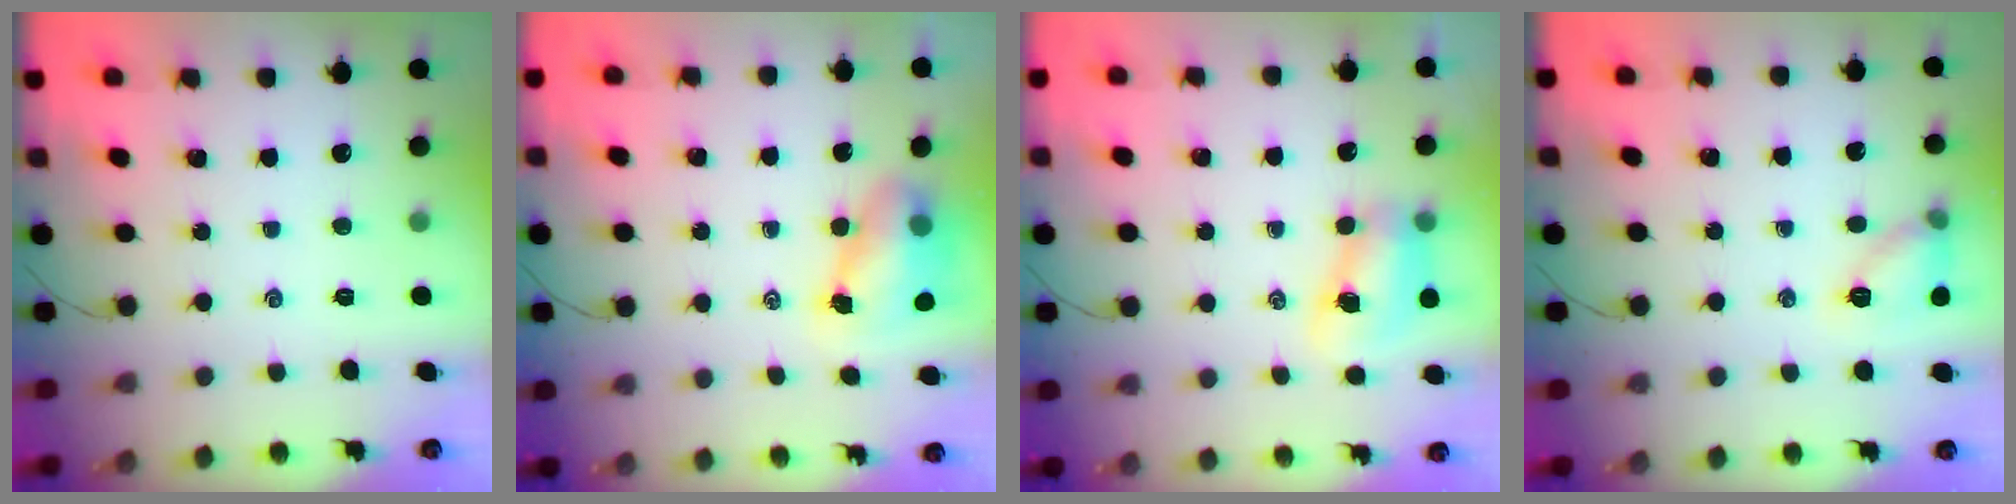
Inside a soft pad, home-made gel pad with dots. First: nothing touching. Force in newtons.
{"total": 7.5, "press": 7.4, "slide": 1.3}
{"total": 8.4, "press": 8.3, "slide": 1.1}
{"total": 9.3, "press": 9.3, "slide": 0.3}